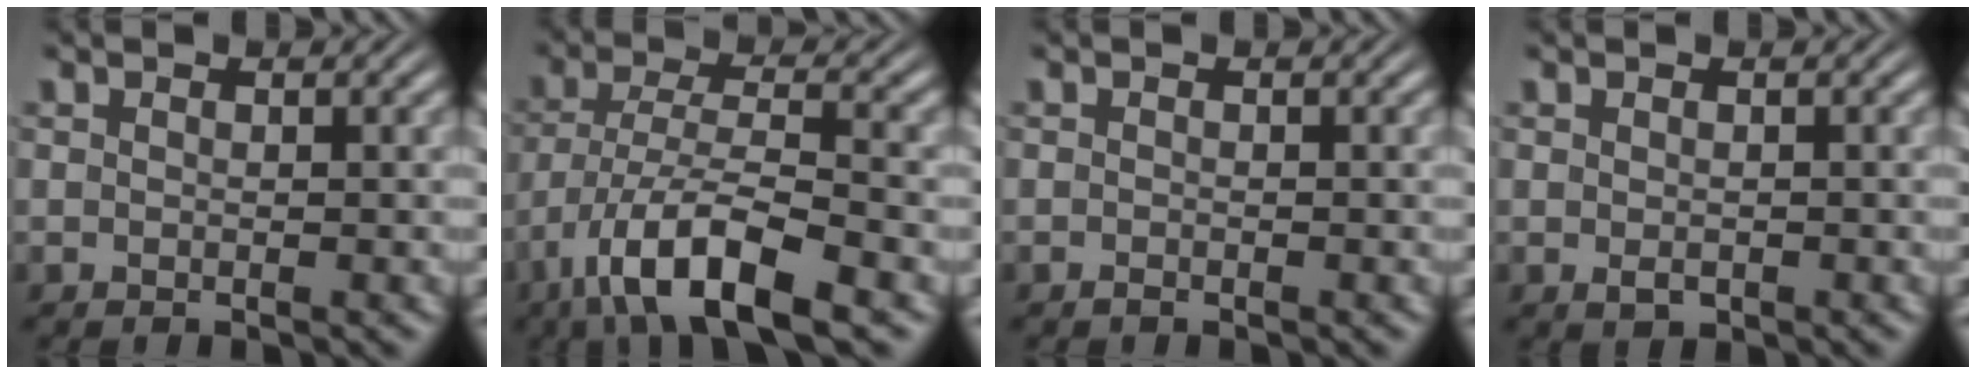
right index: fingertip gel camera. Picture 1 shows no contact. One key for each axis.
{"total": 7.5, "fx": -3.7, "fy": 2.6, "fz": 6.0, "tx": -0.117, "ty": -0.032, "tz": -0.043}
{"total": 0.6, "fx": -0.5, "fy": -0.4, "fz": 0.0, "tx": -0.001, "ty": -0.007, "tz": -0.005}
{"total": 0.9, "fx": -0.6, "fy": 0.4, "fz": 0.6, "tx": -0.015, "ty": -0.015, "tz": 0.002}